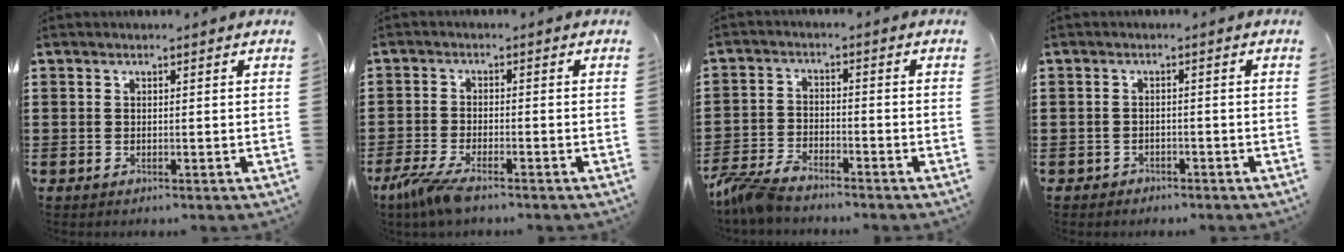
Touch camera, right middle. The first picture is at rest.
{"total": 5.0, "force": [-3.7, 0.7, 3.3], "torque": [-0.090, -0.023, -0.074]}
{"total": 4.8, "force": [-4.4, 0.8, 1.7], "torque": [-0.065, -0.010, -0.094]}
{"total": 1.3, "force": [-1.2, 0.6, -0.1], "torque": [-0.003, 0.003, -0.028]}